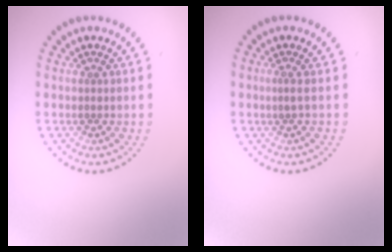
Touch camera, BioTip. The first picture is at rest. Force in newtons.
{"total": 0.5, "press": 0.2, "slide": 0.5}